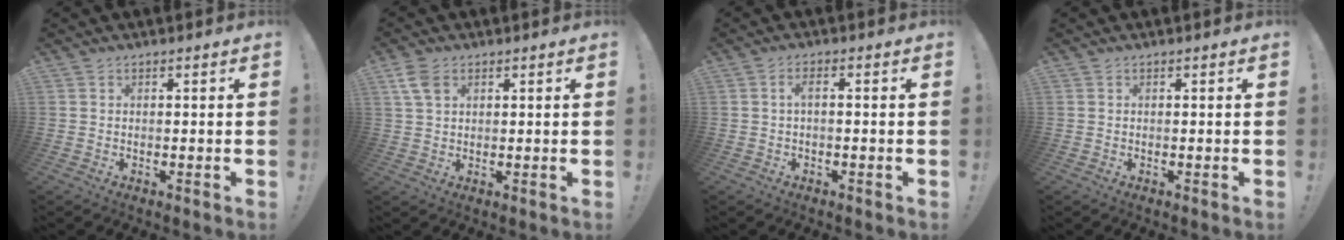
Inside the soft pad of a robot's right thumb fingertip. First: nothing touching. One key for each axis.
{"total": 5.2, "fx": 2.4, "fy": 3.2, "fz": 3.4, "tx": -0.068, "ty": 0.002, "tz": 0.049}
{"total": 2.5, "fx": -0.6, "fy": 0.2, "fz": 2.4, "tx": -0.050, "ty": 0.009, "tz": -0.012}
{"total": 0.0}